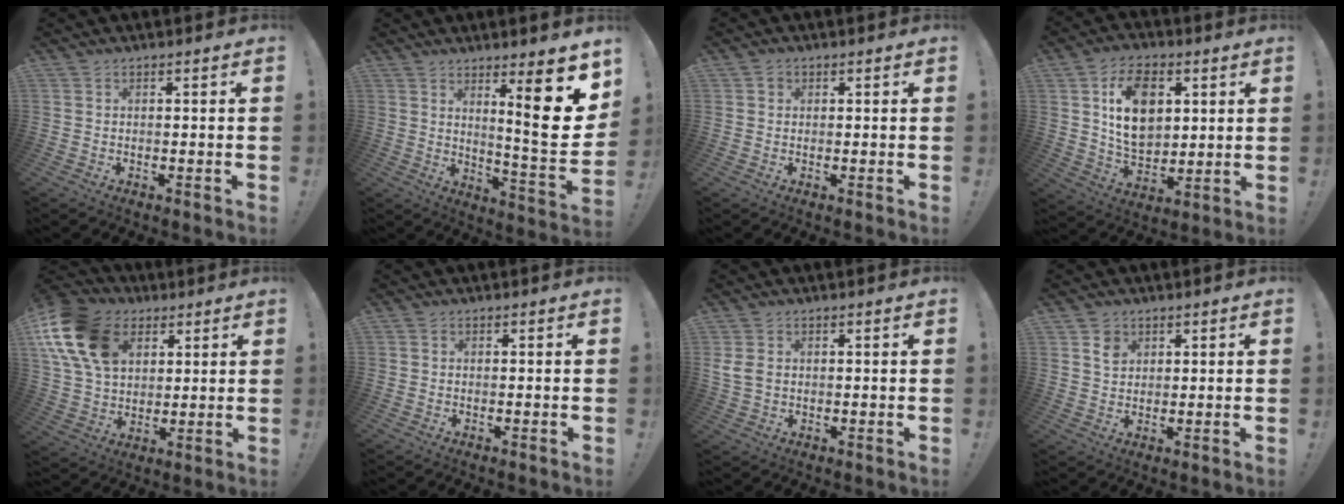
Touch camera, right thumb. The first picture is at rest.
{"total": 16.1, "force": [7.3, 2.2, 14.1], "torque": [-0.184, -0.069, 0.103]}
{"total": 1.2, "force": [0.5, 1.1, 0.2], "torque": [-0.003, 0.001, 0.009]}
{"total": 14.9, "force": [4.6, 10.3, 9.7], "torque": [-0.154, -0.008, 0.084]}
{"total": 19.3, "force": [7.5, 13.9, 11.1], "torque": [-0.199, -0.020, 0.146]}
{"total": 0.0}
{"total": 4.2, "force": [1.0, 3.1, 2.6], "torque": [-0.052, 0.002, 0.022]}
{"total": 4.2, "force": [2.4, 3.2, 1.0], "torque": [0.002, -0.016, 0.041]}